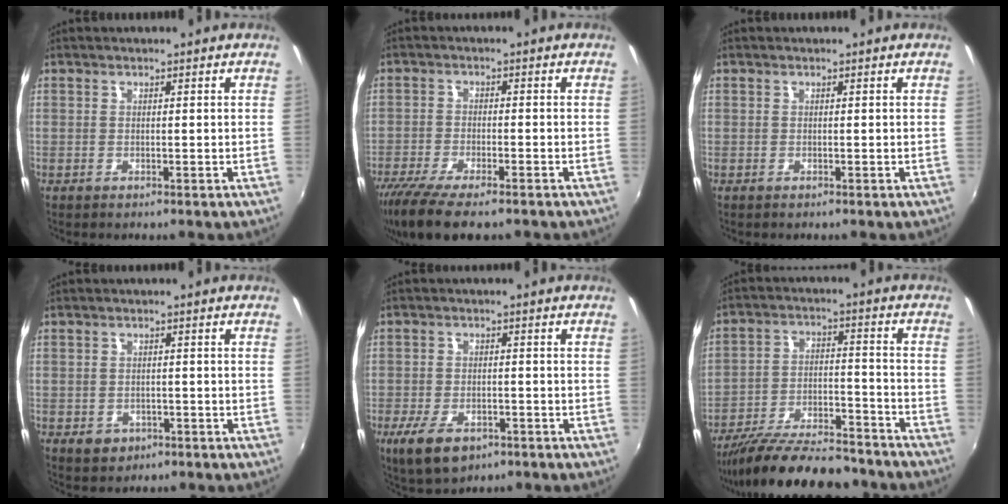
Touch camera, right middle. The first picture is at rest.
{"total": 11.5, "force": [-8.8, 2.8, 6.9], "torque": [-0.158, -0.044, -0.158]}
{"total": 0.0}
{"total": 3.8, "force": [-1.7, 3.0, 1.5], "torque": [-0.035, -0.004, -0.019]}
{"total": 8.8, "force": [-5.0, 4.5, 5.6], "torque": [-0.131, -0.025, -0.086]}
{"total": 20.2, "force": [-17.3, 5.2, 9.0], "torque": [-0.174, -0.021, -0.260]}